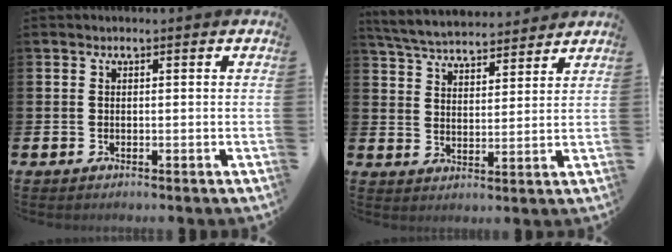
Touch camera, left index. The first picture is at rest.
{"total": 5.6, "force": [5.5, 0.8, 0.8], "torque": [-0.044, -0.029, 0.099]}